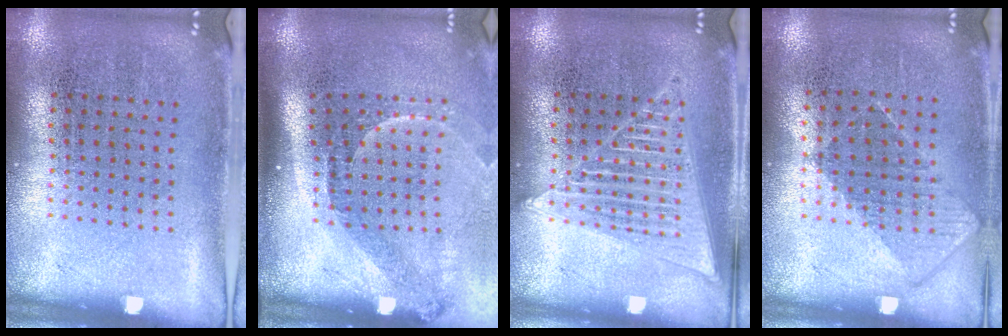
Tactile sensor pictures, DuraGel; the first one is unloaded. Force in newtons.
{"total": 2.2, "press": 1.5, "slide": 1.6}
{"total": 2.9, "press": 2.9, "slide": 0.3}
{"total": 0.8, "press": 0.7, "slide": 0.4}